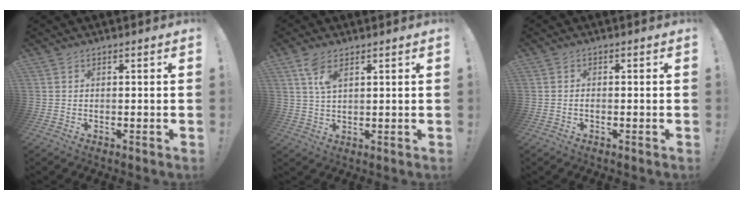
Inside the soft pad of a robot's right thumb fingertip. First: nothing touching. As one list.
[{"total": 5.7, "force": [3.0, 2.5, 4.1], "torque": [-0.078, -0.008, 0.054]}, {"total": 0.7, "force": [-0.4, 0.3, 0.4], "torque": [-0.010, 0.002, -0.008]}]